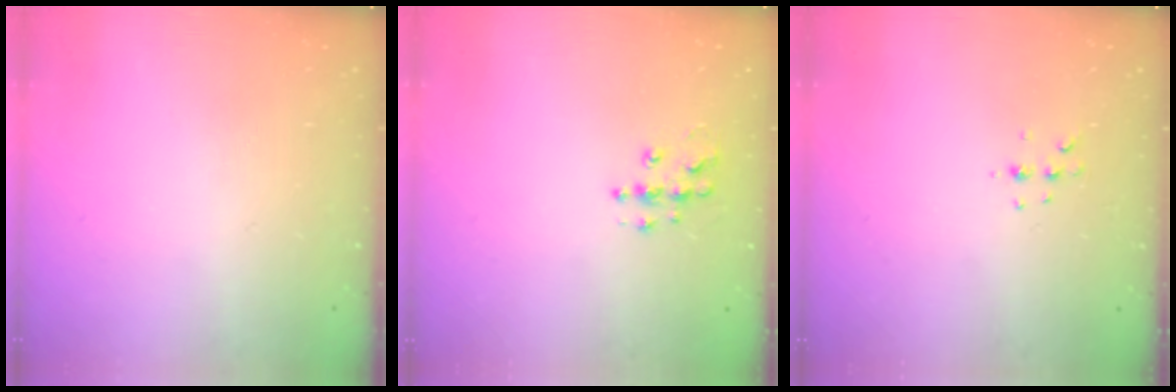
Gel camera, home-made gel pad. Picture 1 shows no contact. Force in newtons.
{"total": 7.0, "press": 7.0, "slide": 0.3}
{"total": 4.4, "press": 4.0, "slide": 1.8}